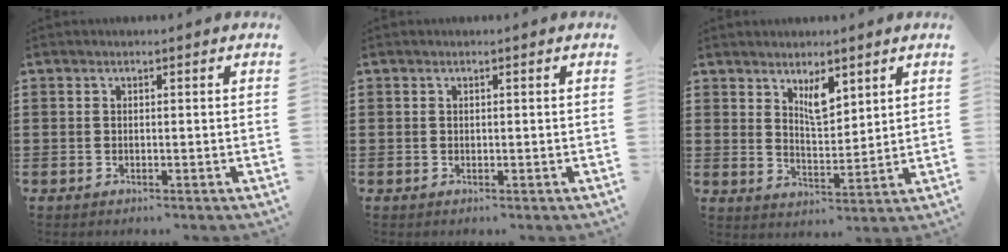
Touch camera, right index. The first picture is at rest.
{"total": 0.0}
{"total": 4.8, "force": [3.3, 1.8, 3.0], "torque": [-0.058, -0.004, 0.057]}